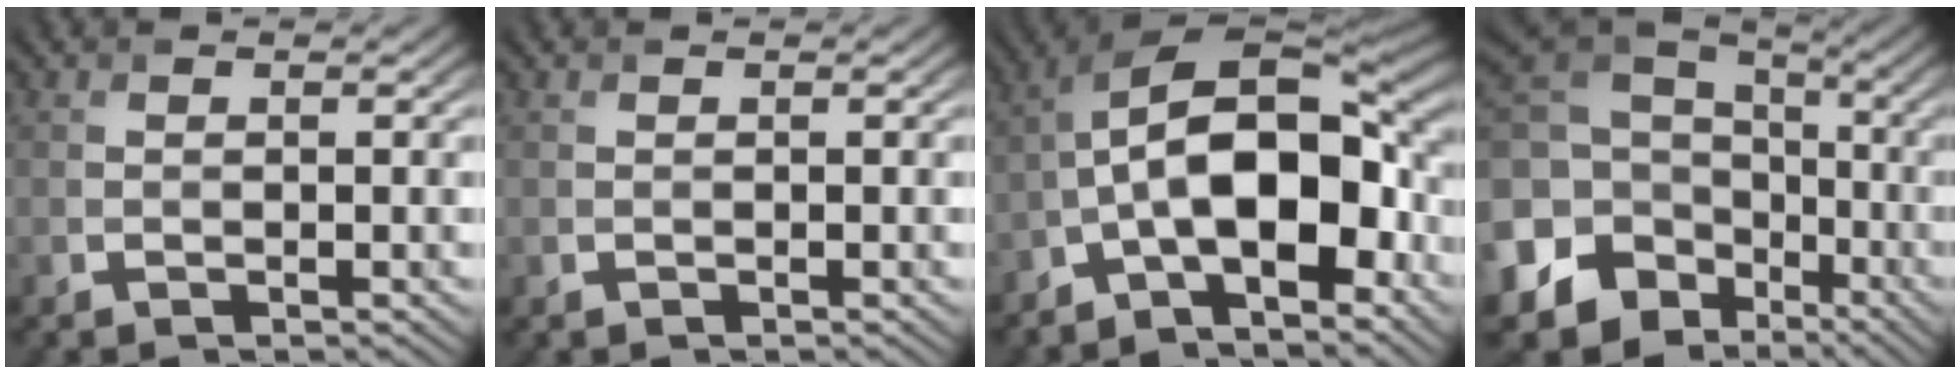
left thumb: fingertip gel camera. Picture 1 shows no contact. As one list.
[{"total": 0.0}, {"total": 14.1, "force": [-3.8, 6.2, 12.1], "torque": [-0.210, 0.012, -0.076]}, {"total": 19.6, "force": [-5.2, 16.7, 8.7], "torque": [-0.259, -0.041, -0.099]}]